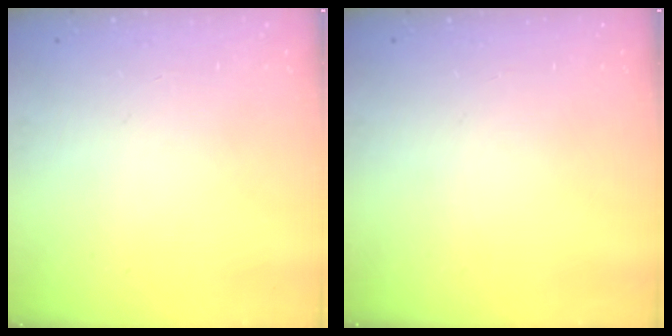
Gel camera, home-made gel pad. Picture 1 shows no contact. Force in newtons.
{"total": 0.0}